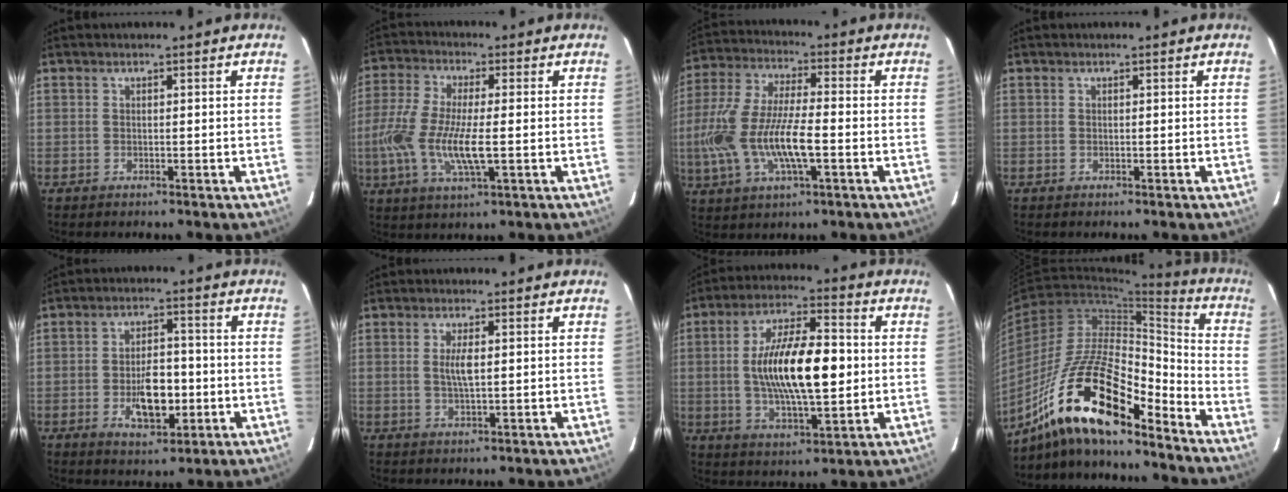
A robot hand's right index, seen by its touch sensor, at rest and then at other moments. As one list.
[{"total": 12.4, "force": [-2.1, 3.1, 11.8], "torque": [-0.252, -0.009, -0.046]}, {"total": 16.6, "force": [-3.7, 5.2, 15.3], "torque": [-0.321, -0.009, -0.071]}, {"total": 0.0}, {"total": 8.8, "force": [-2.2, 4.5, 7.2], "torque": [-0.130, 0.004, -0.026]}, {"total": 3.1, "force": [0.4, 0.7, 3.0], "torque": [-0.057, -0.002, 0.007]}, {"total": 16.7, "force": [0.2, 5.7, 15.7], "torque": [-0.283, 0.008, 0.004]}, {"total": 20.2, "force": [-14.3, 5.6, 13.1], "torque": [-0.253, -0.001, -0.269]}]